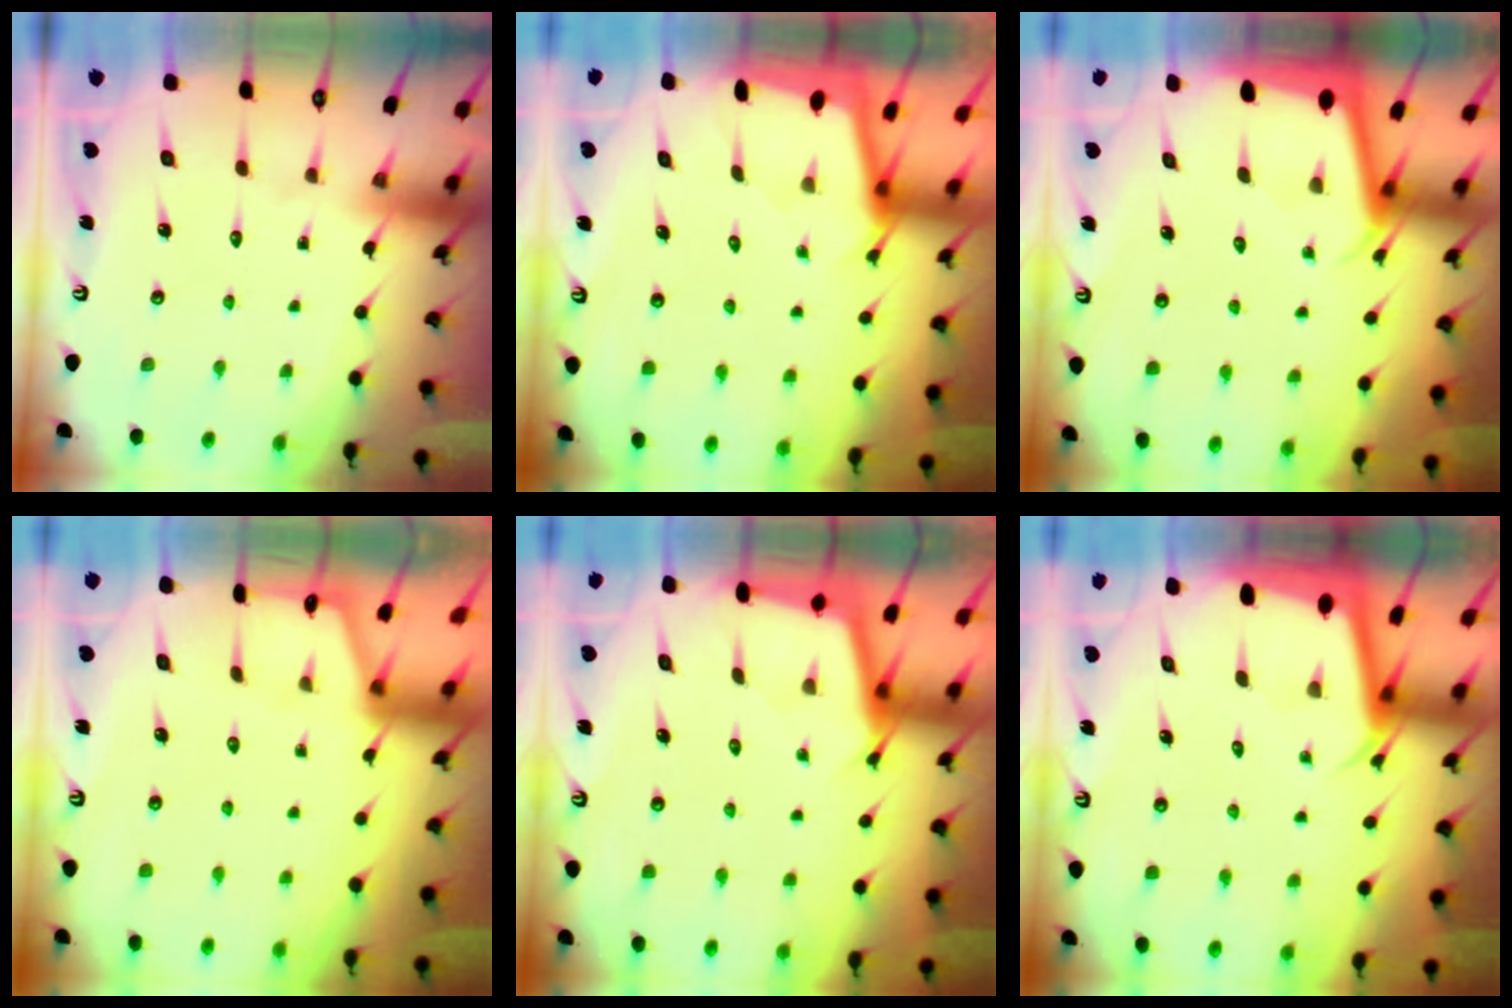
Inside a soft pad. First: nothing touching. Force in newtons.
{"total": 1.6, "press": 1.6, "slide": 0.2}
{"total": 2.4, "press": 2.4, "slide": 0.3}
{"total": 0.8, "press": 0.7, "slide": 0.2}
{"total": 2.7, "press": 2.7, "slide": 0.2}
{"total": 2.4, "press": 2.4, "slide": 0.2}